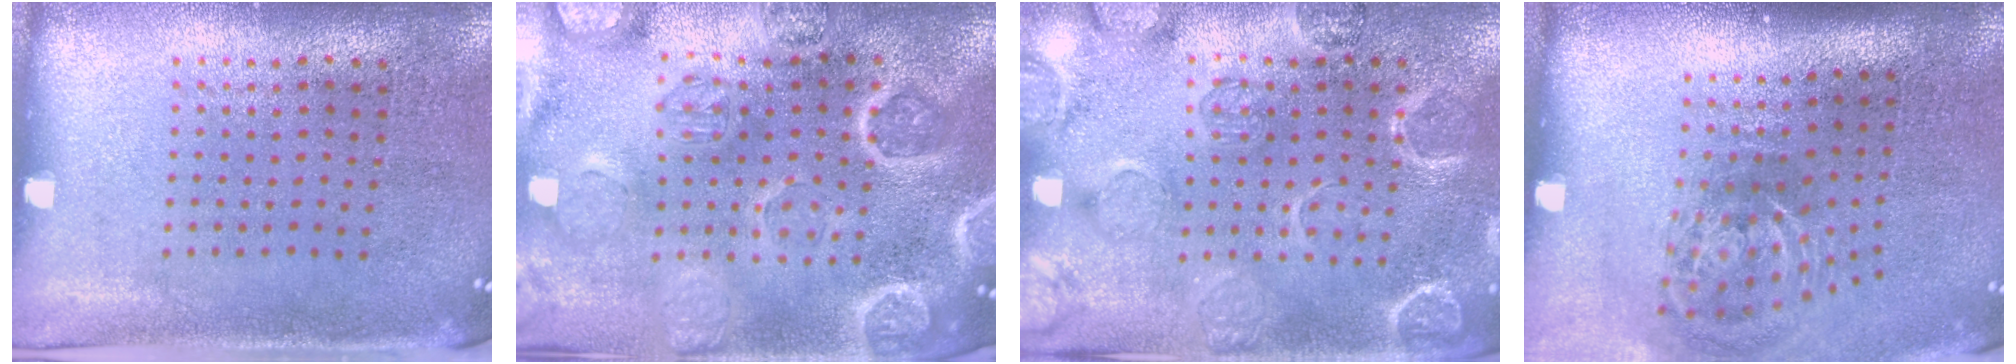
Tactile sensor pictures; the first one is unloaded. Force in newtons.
{"total": 4.4, "press": 3.9, "slide": 1.9}
{"total": 2.5, "press": 2.5, "slide": 0.3}
{"total": 2.2, "press": 1.3, "slide": 1.8}